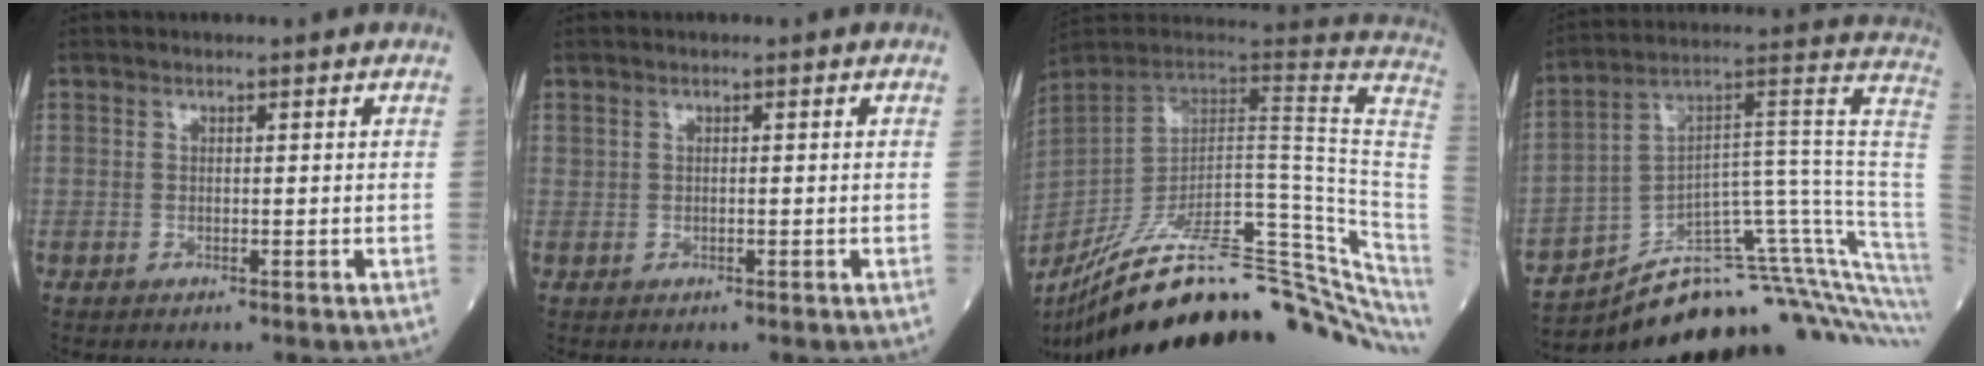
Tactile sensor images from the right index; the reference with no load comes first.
{"total": 0.0}
{"total": 32.8, "force": [-25.2, 3.8, 20.7], "torque": [-0.198, -0.016, -0.356]}
{"total": 24.7, "force": [-21.0, 2.0, 12.9], "torque": [-0.064, 0.065, -0.293]}